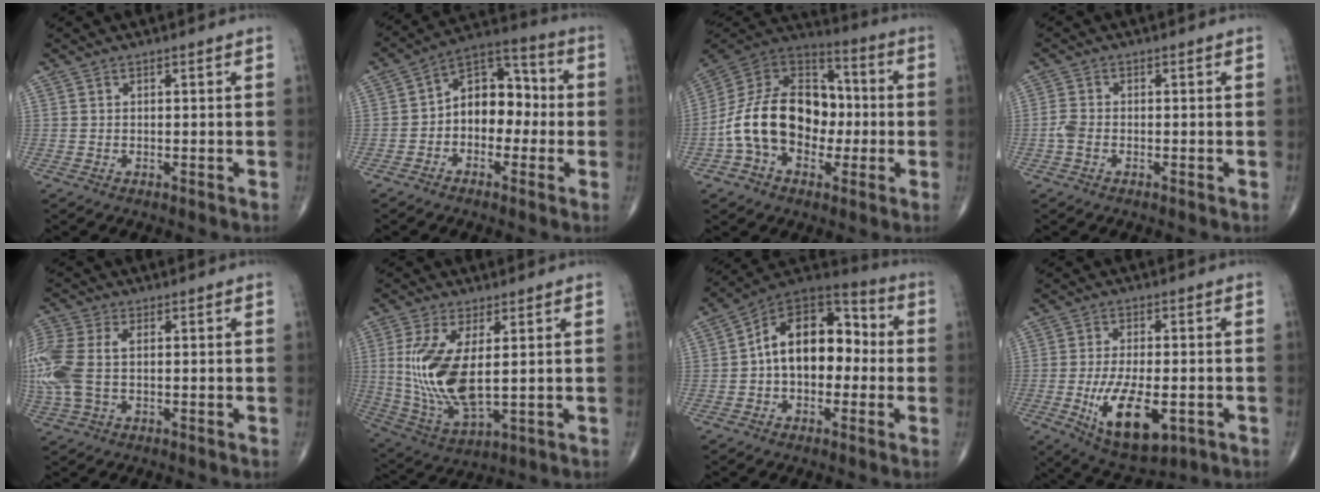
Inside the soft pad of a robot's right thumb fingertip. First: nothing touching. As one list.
[{"total": 11.3, "force": [-1.1, 7.8, 8.1], "torque": [-0.084, 0.042, -0.036]}, {"total": 20.7, "force": [-2.9, 14.4, 14.6], "torque": [-0.235, 0.046, -0.052]}, {"total": 2.4, "force": [-0.8, 1.4, 1.7], "torque": [-0.043, 0.006, -0.021]}, {"total": 12.2, "force": [0.4, 7.3, 9.7], "torque": [-0.274, 0.016, 0.009]}, {"total": 14.7, "force": [1.5, 6.2, 13.2], "torque": [-0.282, -0.023, 0.045]}, {"total": 16.3, "force": [-0.3, 10.5, 12.5], "torque": [-0.157, 0.047, -0.019]}, {"total": 13.0, "force": [-3.8, 5.8, 11.0], "torque": [-0.182, -0.006, -0.049]}]